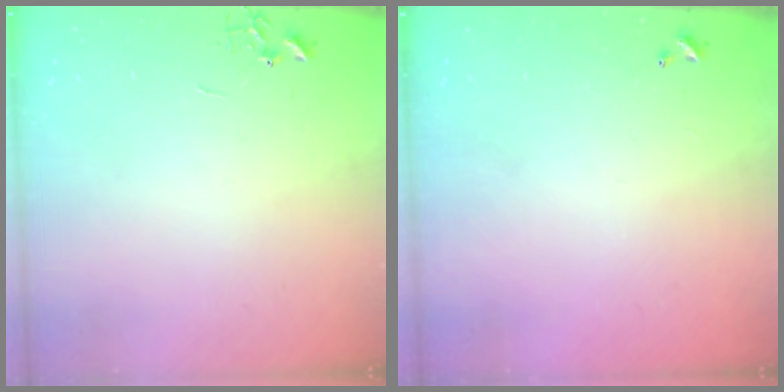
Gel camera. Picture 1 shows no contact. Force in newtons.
{"total": 0.0}